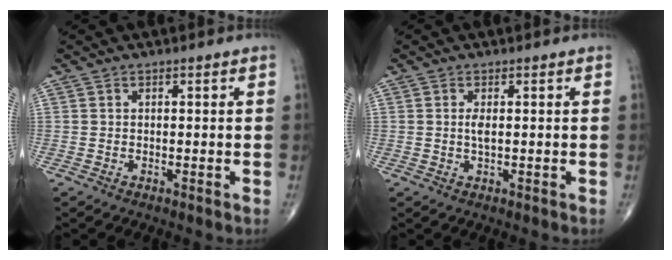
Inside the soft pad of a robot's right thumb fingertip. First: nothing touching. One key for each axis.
{"total": 1.6, "fx": 0.1, "fy": 0.5, "fz": 1.5, "tx": -0.033, "ty": -0.003, "tz": 0.005}